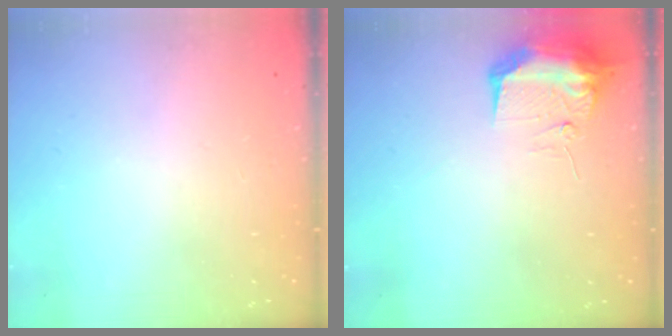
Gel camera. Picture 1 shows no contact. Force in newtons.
{"total": 10.1, "press": 10.1, "slide": 0.3}